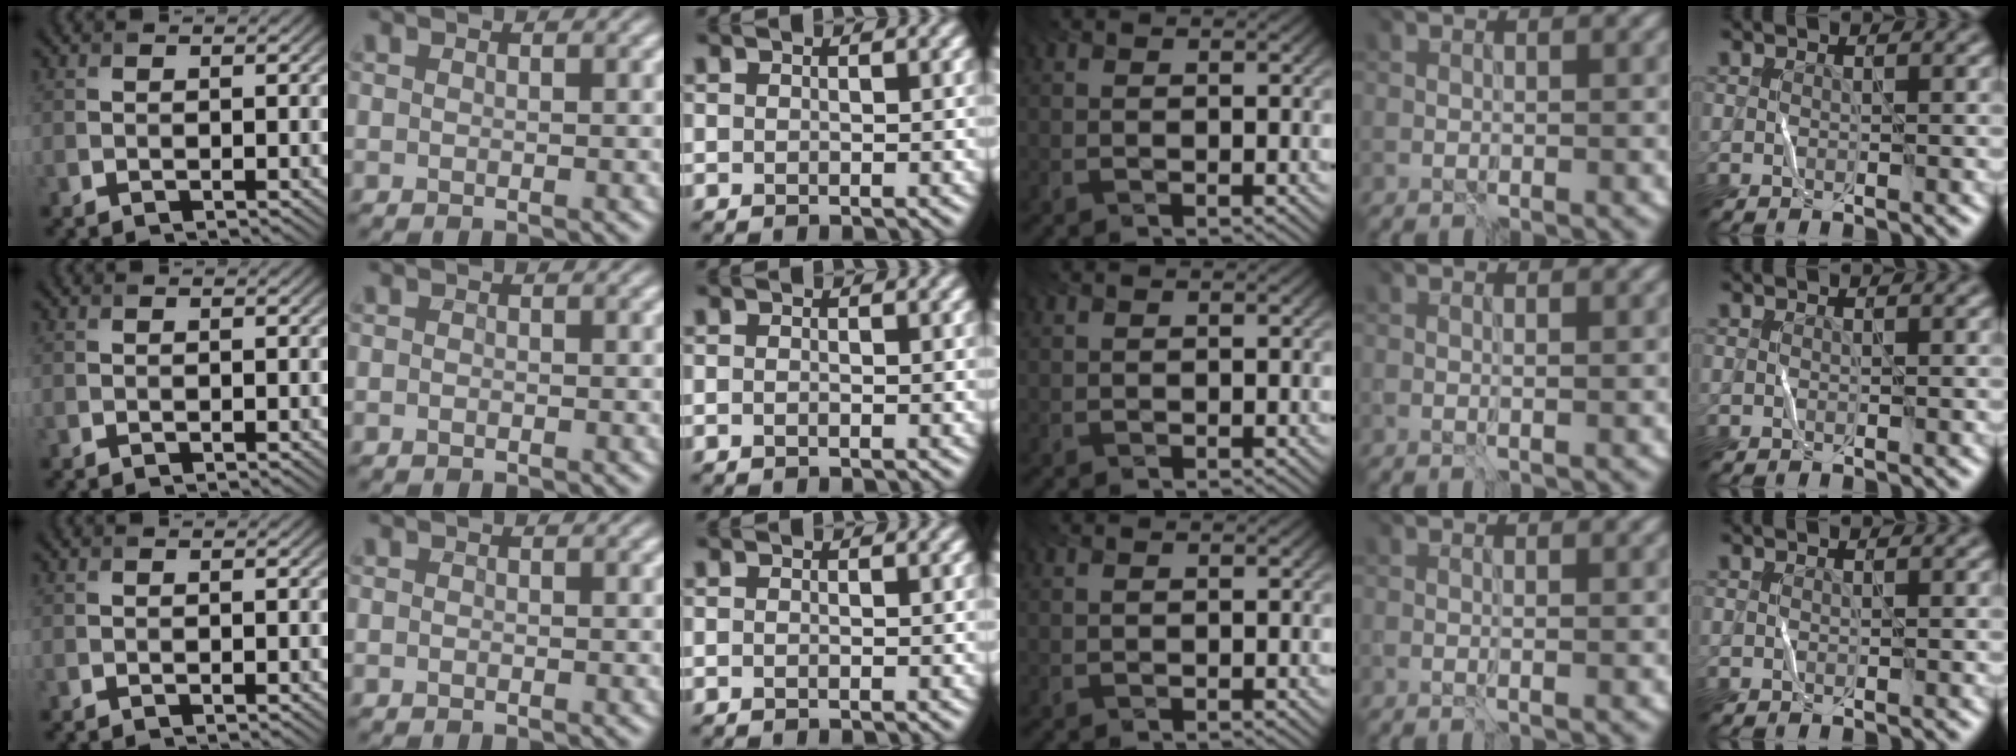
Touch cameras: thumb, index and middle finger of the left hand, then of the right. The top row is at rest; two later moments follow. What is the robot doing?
{"motion": "fold", "object": "bandana"}